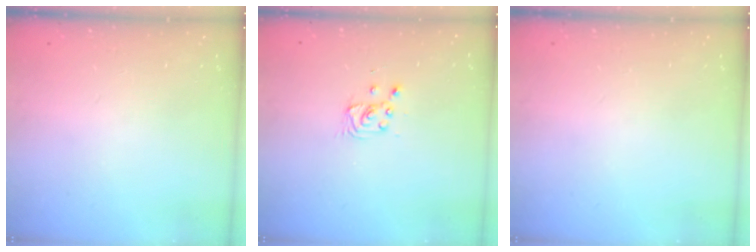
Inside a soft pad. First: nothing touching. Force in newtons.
{"total": 2.9, "press": 2.9, "slide": 0.4}
{"total": 0.0}